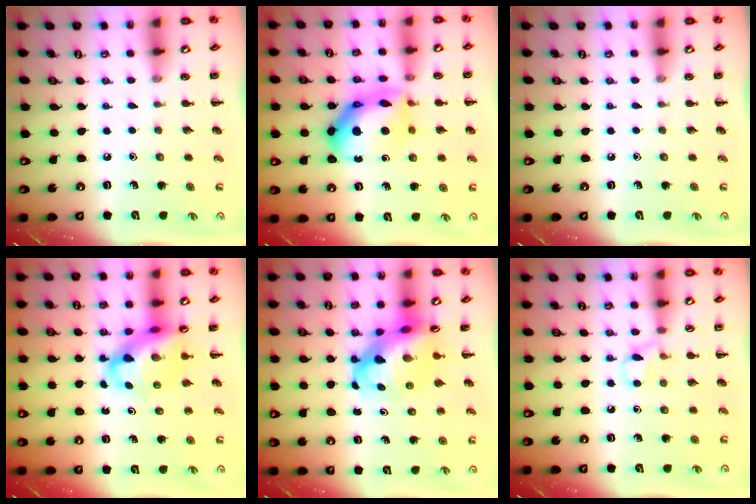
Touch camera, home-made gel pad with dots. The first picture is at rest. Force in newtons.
{"total": 15.3, "press": 15.3, "slide": 0.9}
{"total": 0.0}
{"total": 11.1, "press": 10.7, "slide": 3.1}
{"total": 9.7, "press": 9.3, "slide": 2.8}
{"total": 6.2, "press": 5.9, "slide": 2.0}